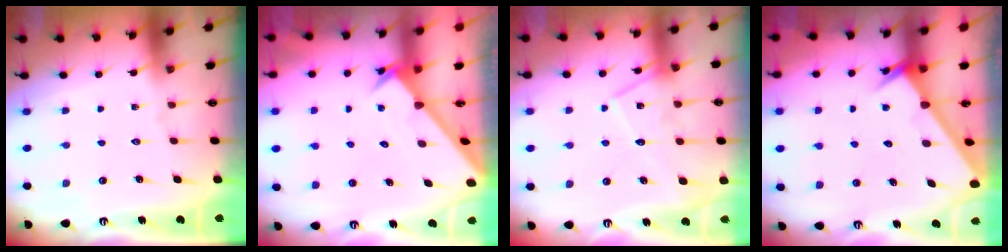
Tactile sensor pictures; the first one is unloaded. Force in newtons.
{"total": 2.5, "press": 2.5, "slide": 0.2}
{"total": 14.1, "press": 14.1, "slide": 1.0}
{"total": 2.5, "press": 2.5, "slide": 0.1}